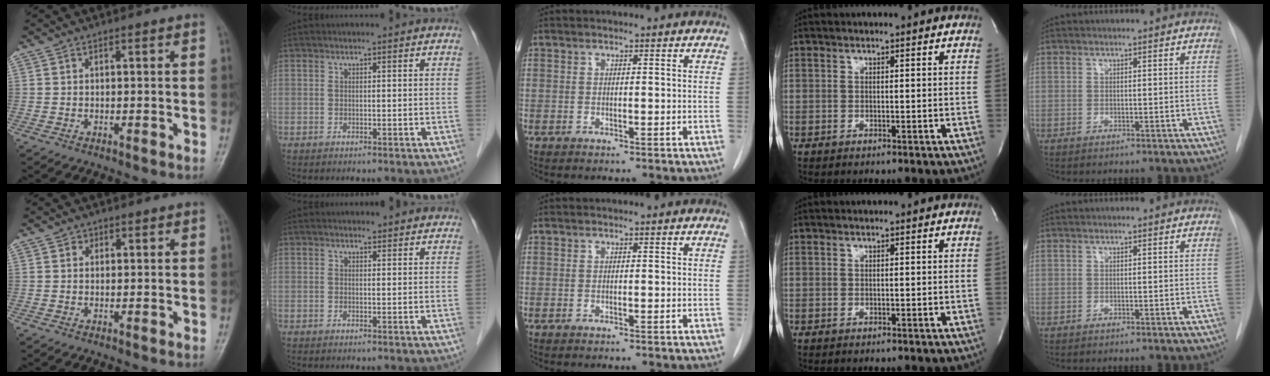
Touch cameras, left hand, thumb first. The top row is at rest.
{"thumb": {"total": 0.8, "force": [0.3, 0.7, -0.1], "torque": [0.013, -0.001, 0.003]}, "index": {"total": 3.5, "force": [3.4, 0.9, 0.4], "torque": [-0.006, 0.007, 0.031]}}